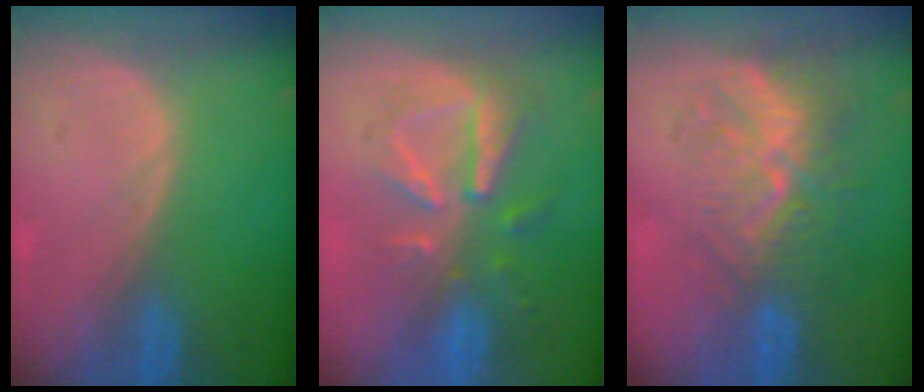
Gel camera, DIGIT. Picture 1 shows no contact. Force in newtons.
{"total": 8.0, "press": 7.7, "slide": 2.4}
{"total": 9.8, "press": 8.5, "slide": 4.8}